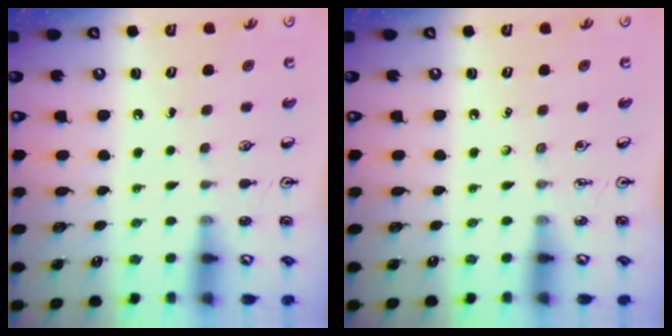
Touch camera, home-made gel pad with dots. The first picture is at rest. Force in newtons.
{"total": 0.0}